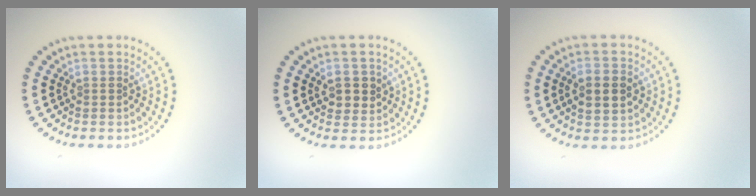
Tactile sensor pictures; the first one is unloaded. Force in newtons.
{"total": 2.3, "press": 2.2, "slide": 0.6}
{"total": 2.9, "press": 2.9, "slide": 0.2}